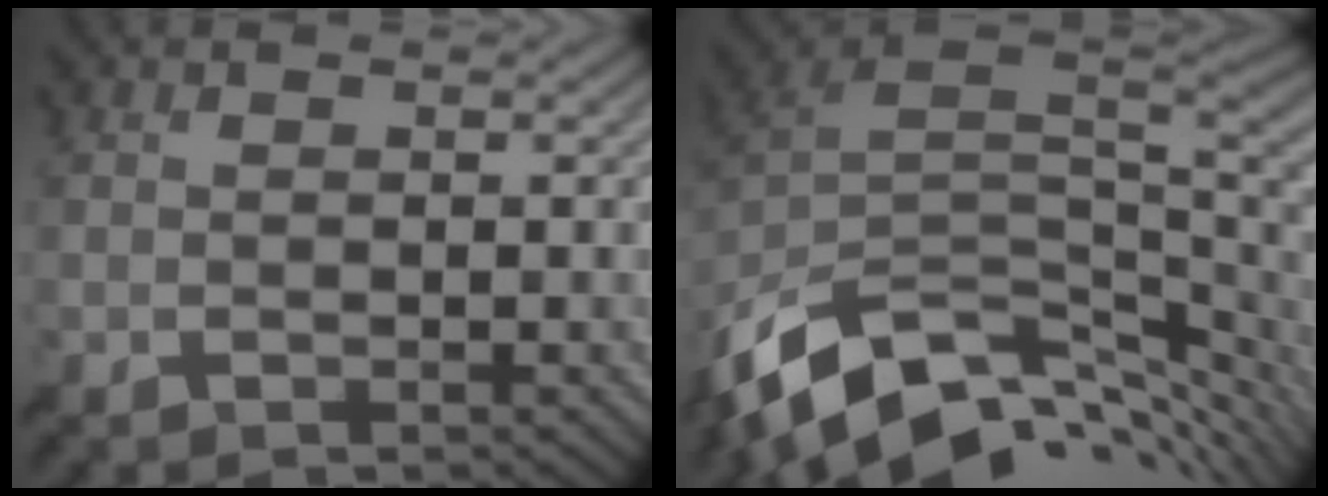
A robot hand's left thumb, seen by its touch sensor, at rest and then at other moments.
{"total": 13.8, "force": [-6.0, 8.0, 9.4], "torque": [-0.211, -0.028, -0.098]}